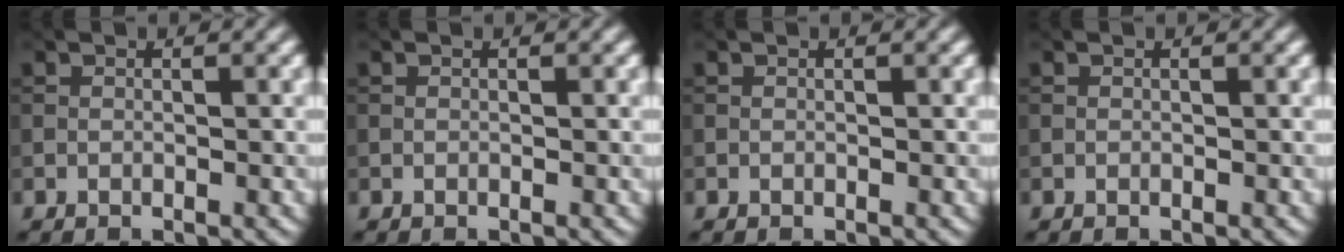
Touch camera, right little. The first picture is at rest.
{"total": 0.0}
{"total": 0.0}
{"total": 0.0}